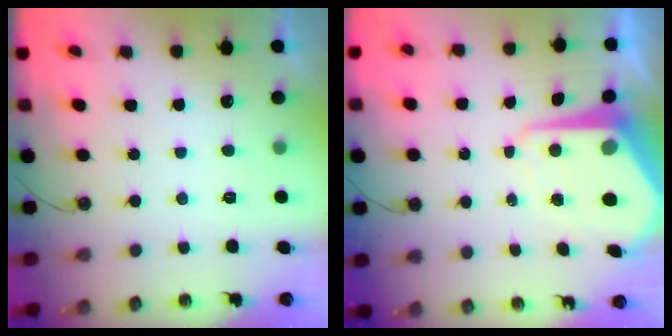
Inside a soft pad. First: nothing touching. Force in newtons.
{"total": 10.8, "press": 10.7, "slide": 0.8}